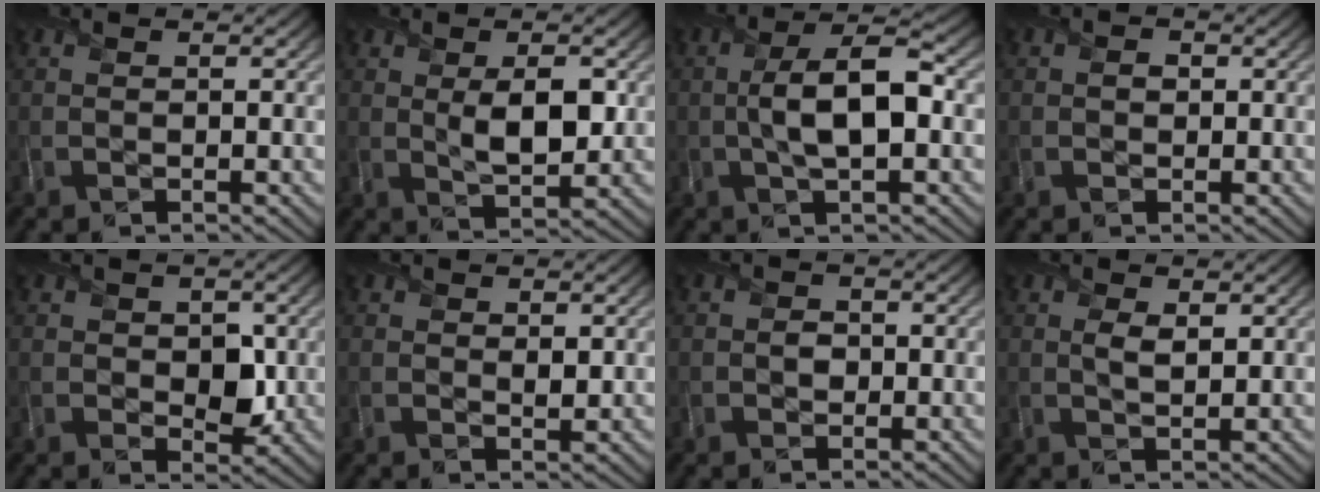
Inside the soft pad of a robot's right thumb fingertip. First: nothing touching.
{"total": 5.9, "force": [0.7, 2.8, 5.1], "torque": [-0.090, -0.006, 0.015]}
{"total": 8.2, "force": [-0.5, 3.3, 7.5], "torque": [-0.137, 0.010, -0.016]}
{"total": 1.2, "force": [0.0, 1.1, 0.6], "torque": [-0.009, -0.002, -0.005]}
{"total": 3.9, "force": [0.1, 2.9, 2.5], "torque": [-0.040, -0.014, -0.001]}
{"total": 1.7, "force": [0.5, 1.1, 1.2], "torque": [-0.018, -0.006, 0.009]}
{"total": 1.8, "force": [-0.3, 1.6, 0.6], "torque": [-0.013, -0.006, -0.009]}
{"total": 2.3, "force": [0.6, 1.1, 1.9], "torque": [-0.040, -0.008, 0.012]}